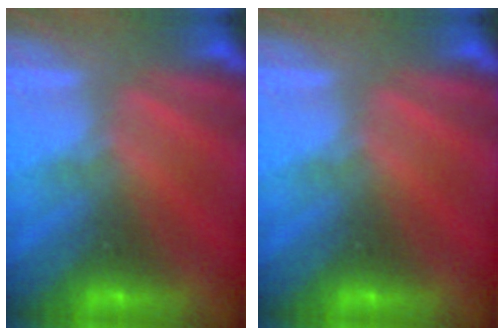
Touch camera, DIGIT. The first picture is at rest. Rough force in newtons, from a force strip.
{"total": 0.0}